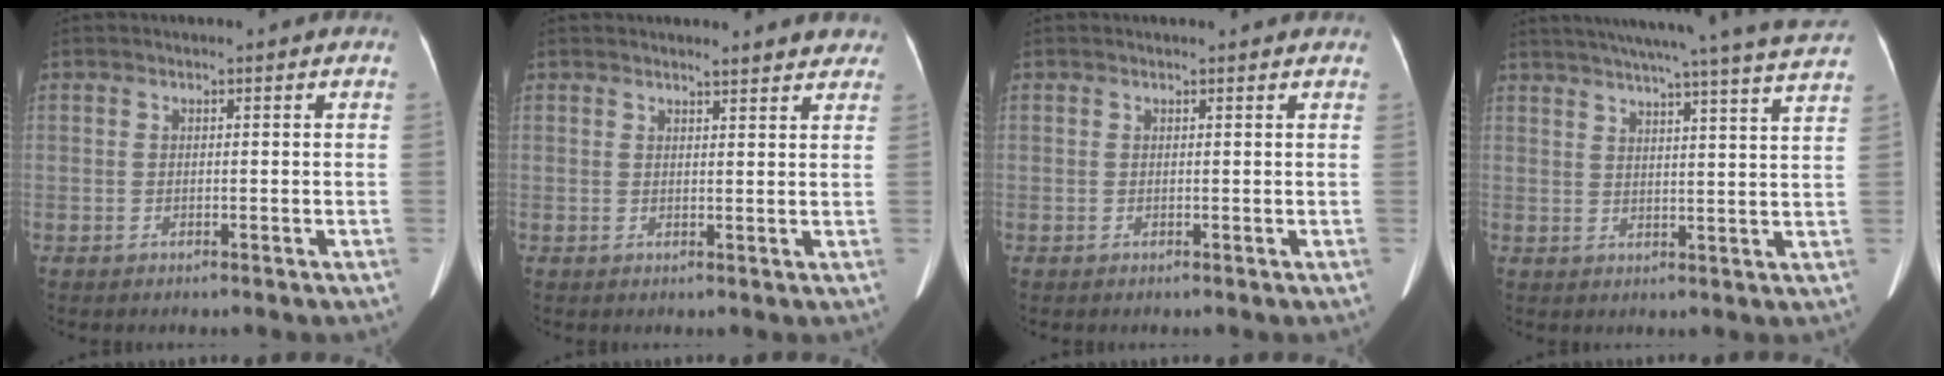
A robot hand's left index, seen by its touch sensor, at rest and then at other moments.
{"total": 4.9, "force": [4.6, 1.1, 1.2], "torque": [-0.006, -0.001, 0.040]}
{"total": 1.4, "force": [1.3, 0.6, 0.1], "torque": [-0.011, 0.013, 0.010]}
{"total": 24.2, "force": [21.9, -1.4, 10.2], "torque": [-0.164, -0.030, 0.271]}